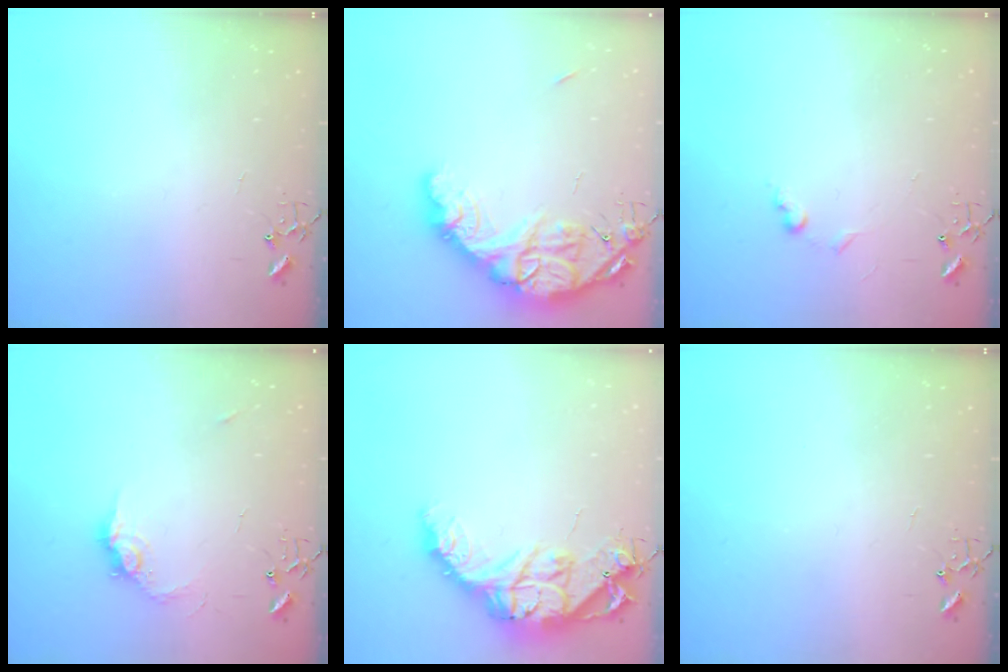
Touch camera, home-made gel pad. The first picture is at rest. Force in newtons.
{"total": 20.6, "press": 20.5, "slide": 1.7}
{"total": 6.1, "press": 6.1, "slide": 0.8}
{"total": 9.8, "press": 9.8, "slide": 0.6}
{"total": 15.6, "press": 15.5, "slide": 1.3}
{"total": 0.0}